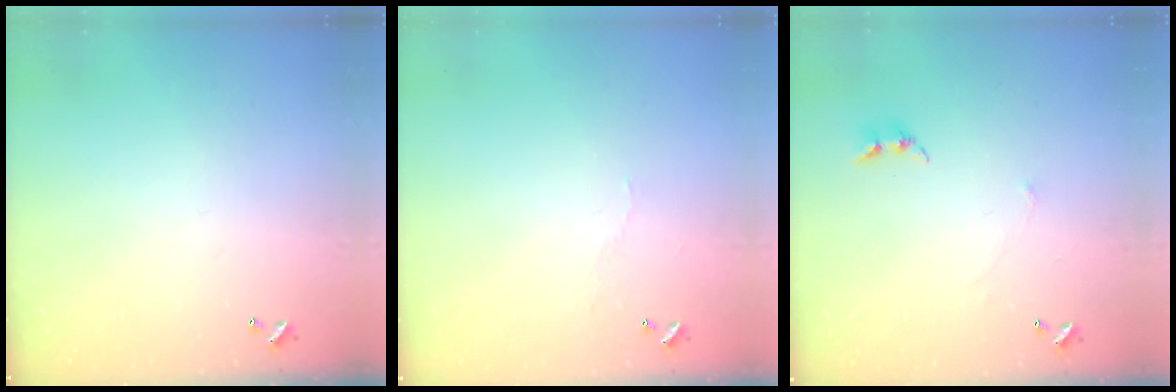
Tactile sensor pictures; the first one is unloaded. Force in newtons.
{"total": 2.8, "press": 2.8, "slide": 0.5}
{"total": 1.1, "press": 1.1, "slide": 0.3}